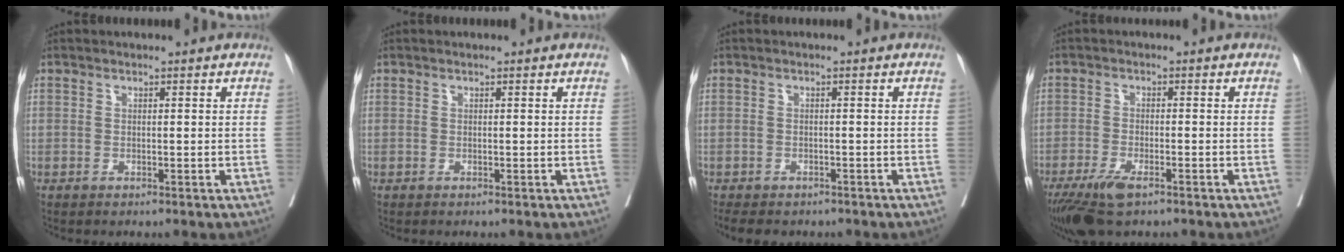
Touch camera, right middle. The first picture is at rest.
{"total": 0.0}
{"total": 7.2, "force": [-6.0, 2.7, 2.9], "torque": [-0.055, -0.007, -0.081]}
{"total": 6.3, "force": [-4.2, 1.8, 4.3], "torque": [-0.082, -0.013, -0.073]}